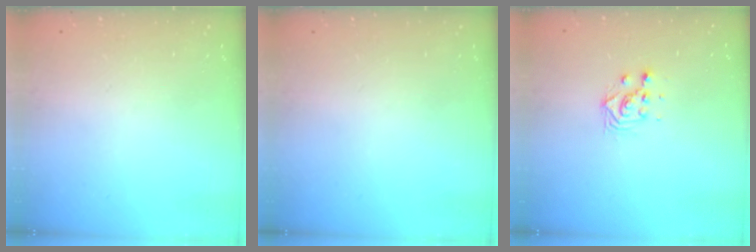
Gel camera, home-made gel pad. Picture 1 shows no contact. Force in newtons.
{"total": 0.0}
{"total": 3.7, "press": 3.7, "slide": 0.2}